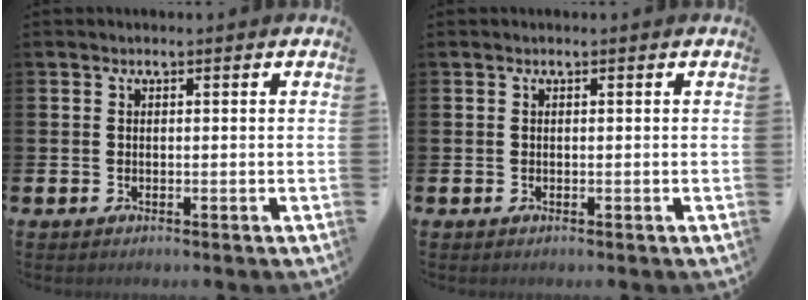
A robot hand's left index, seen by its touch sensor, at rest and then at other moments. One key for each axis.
{"total": 0.0}